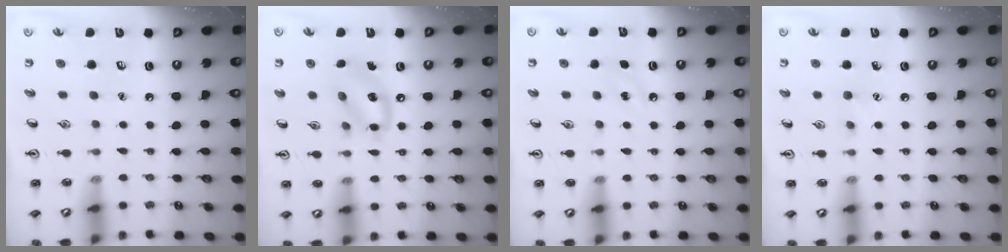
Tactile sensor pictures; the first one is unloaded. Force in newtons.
{"total": 10.7, "press": 10.5, "slide": 2.1}
{"total": 3.3, "press": 3.1, "slide": 1.2}
{"total": 3.9, "press": 3.7, "slide": 1.2}